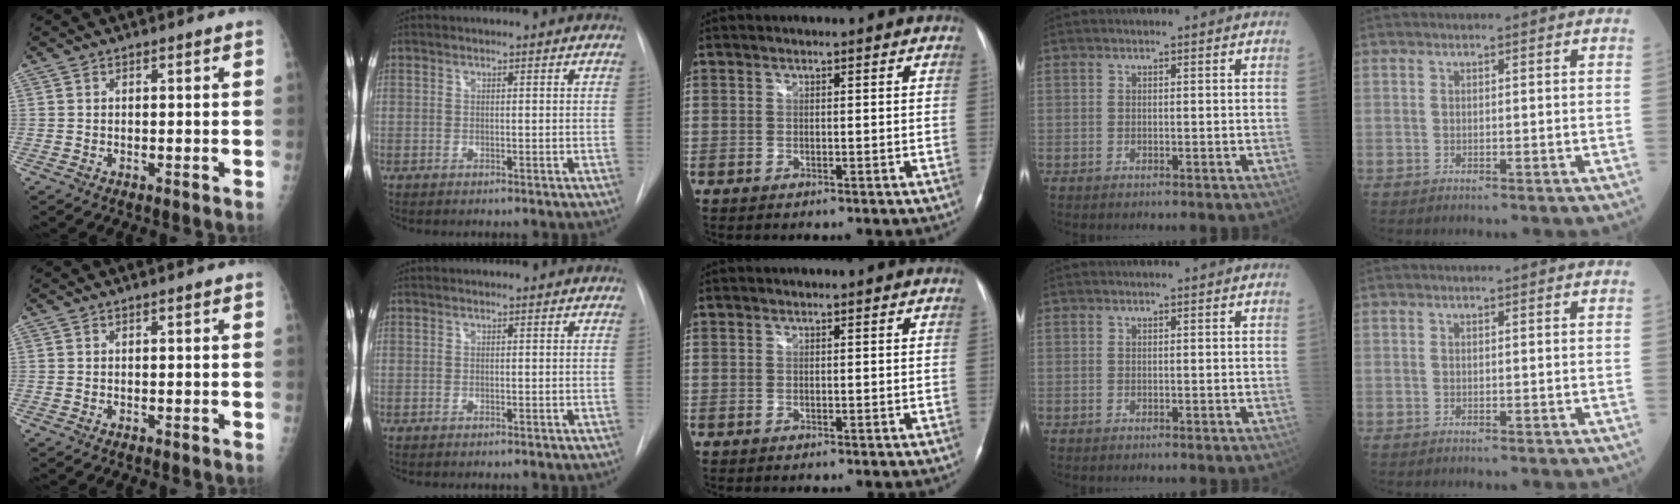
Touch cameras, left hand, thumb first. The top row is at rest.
{}